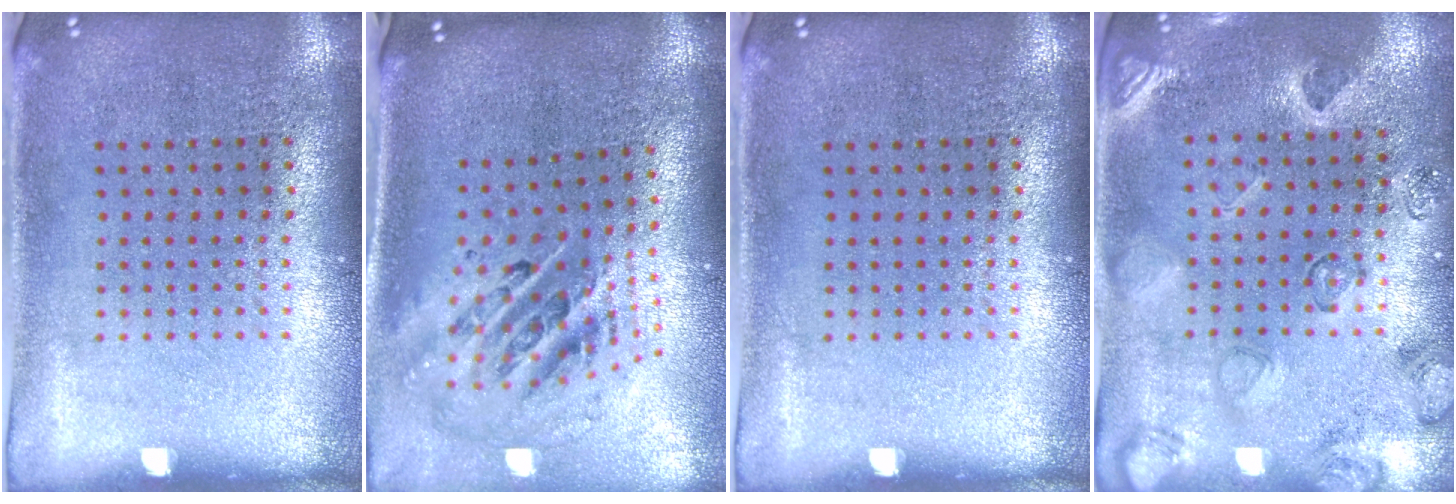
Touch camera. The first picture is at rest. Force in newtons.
{"total": 2.1, "press": 1.6, "slide": 1.4}
{"total": 0.0}
{"total": 2.2, "press": 1.8, "slide": 1.3}